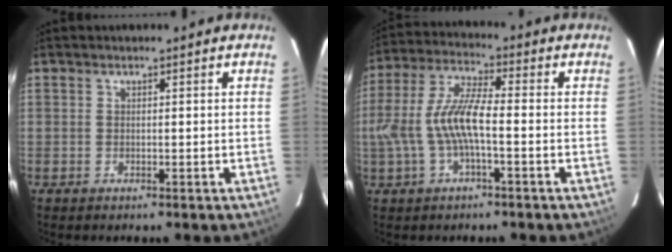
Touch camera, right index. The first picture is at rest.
{"total": 10.4, "force": [-2.0, 2.6, 9.9], "torque": [-0.212, 0.007, -0.035]}